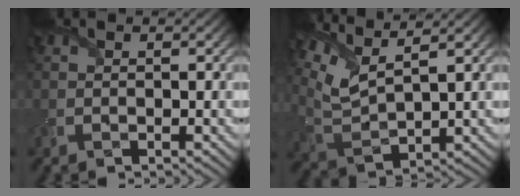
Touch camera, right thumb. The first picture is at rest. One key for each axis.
{"total": 8.8, "fx": 5.8, "fy": 2.4, "fz": 6.2, "tx": -0.164, "ty": 0.014, "tz": 0.118}